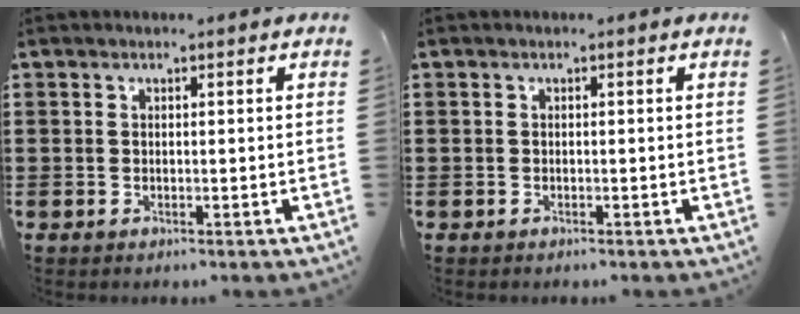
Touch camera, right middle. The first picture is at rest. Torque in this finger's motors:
{"motor_torque": [-2.14, 0.00, 0.01, 0.00]}